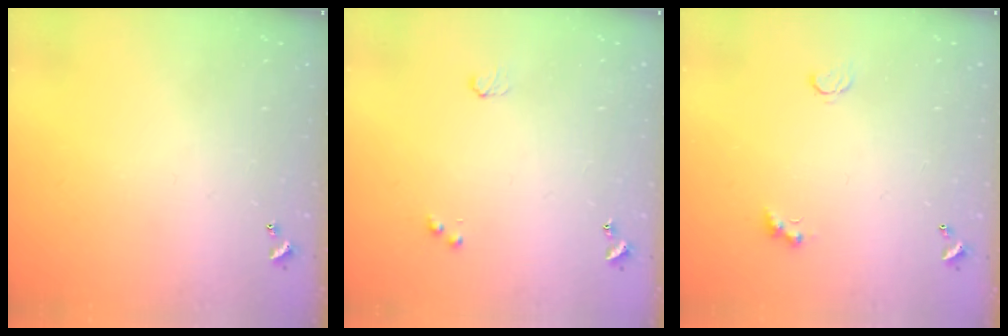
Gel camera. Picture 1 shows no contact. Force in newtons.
{"total": 1.8, "press": 1.8, "slide": 0.4}
{"total": 2.9, "press": 2.8, "slide": 0.6}